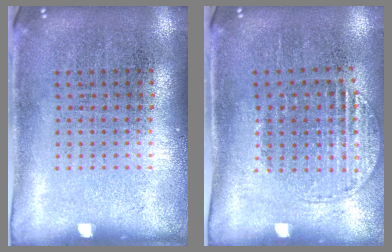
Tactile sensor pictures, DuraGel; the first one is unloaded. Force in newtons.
{"total": 1.3, "press": 1.1, "slide": 0.7}